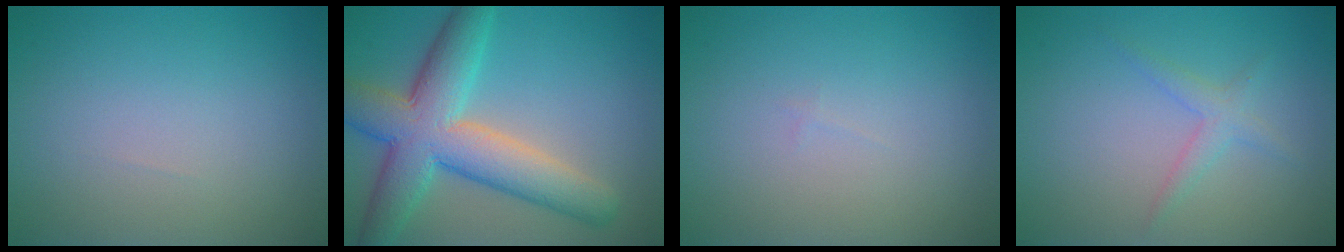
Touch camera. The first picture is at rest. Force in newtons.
{"total": 9.0, "press": 9.0, "slide": 0.4}
{"total": 0.0}
{"total": 1.7, "press": 1.7, "slide": 0.1}